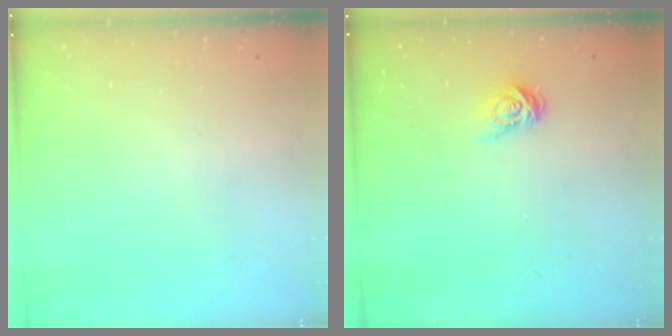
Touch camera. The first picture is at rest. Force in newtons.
{"total": 4.5, "press": 4.5, "slide": 0.4}